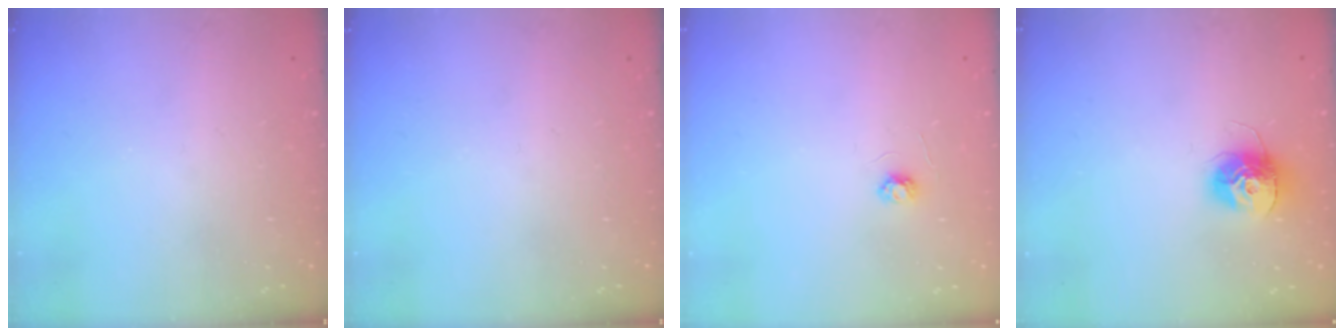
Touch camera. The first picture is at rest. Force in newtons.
{"total": 0.0}
{"total": 3.1, "press": 3.1, "slide": 0.3}
{"total": 12.3, "press": 12.3, "slide": 1.0}